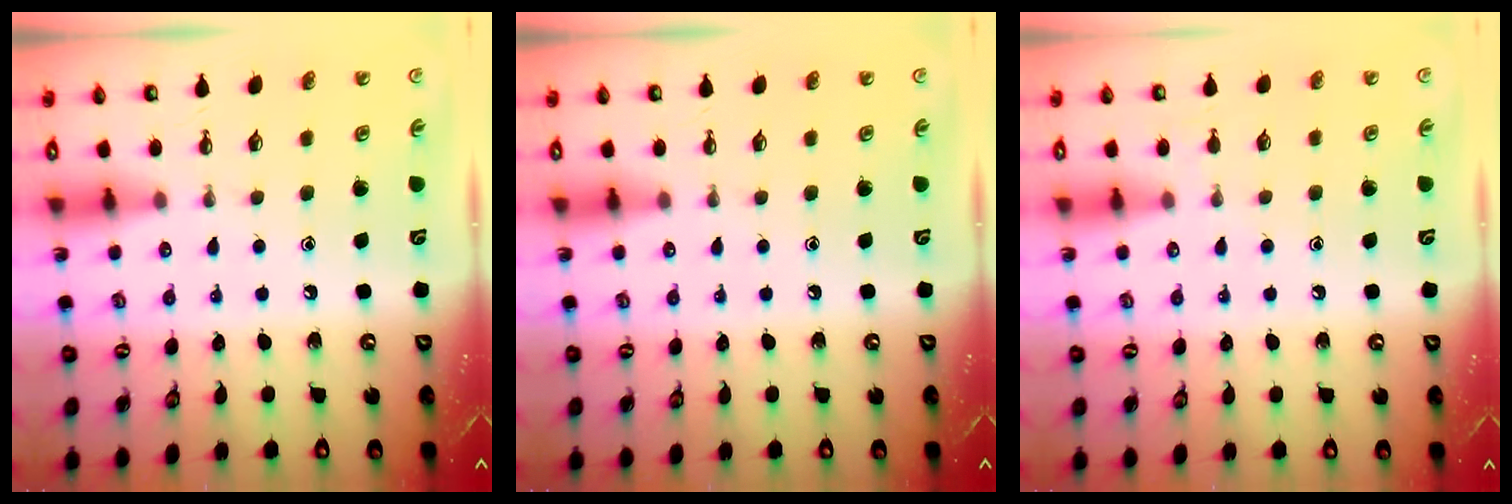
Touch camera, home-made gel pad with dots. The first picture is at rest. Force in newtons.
{"total": 0.0}
{"total": 4.0, "press": 4.0, "slide": 0.5}